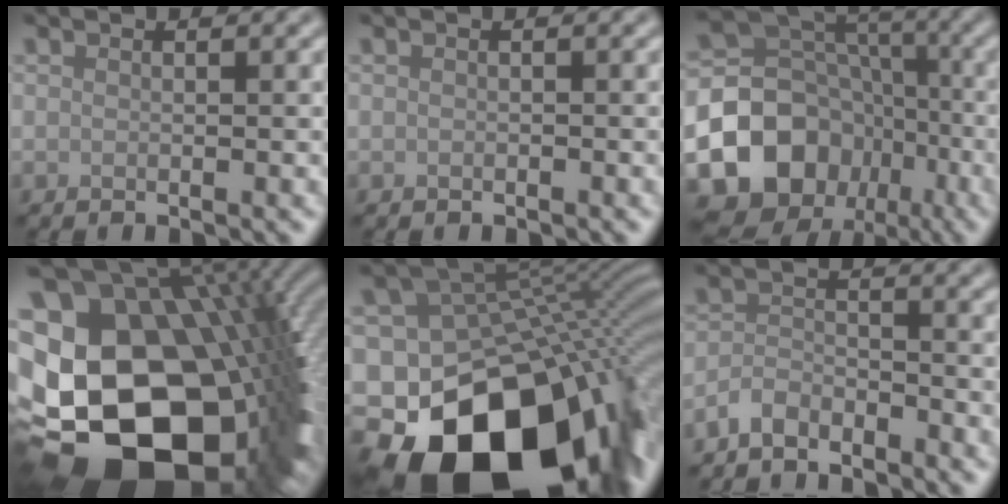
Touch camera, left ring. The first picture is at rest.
{"total": 0.0}
{"total": 12.5, "force": [-5.2, 10.2, 5.0], "torque": [-0.105, 0.004, -0.099]}
{"total": 22.8, "force": [-4.4, 16.1, 15.5], "torque": [-0.280, -0.037, -0.053]}
{"total": 21.1, "force": [-11.9, 13.3, 11.3], "torque": [-0.189, -0.018, -0.170]}
{"total": 2.7, "force": [-2.5, 0.9, 0.6], "torque": [-0.011, 0.003, -0.059]}